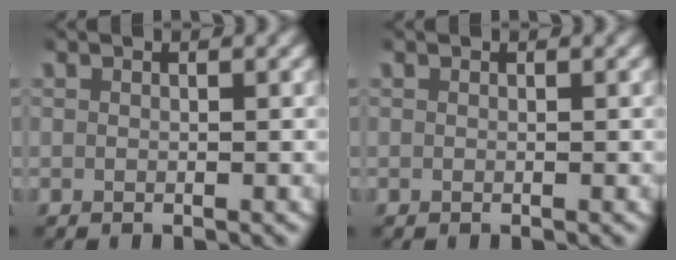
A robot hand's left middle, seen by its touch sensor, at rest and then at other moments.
{"total": 0.0}